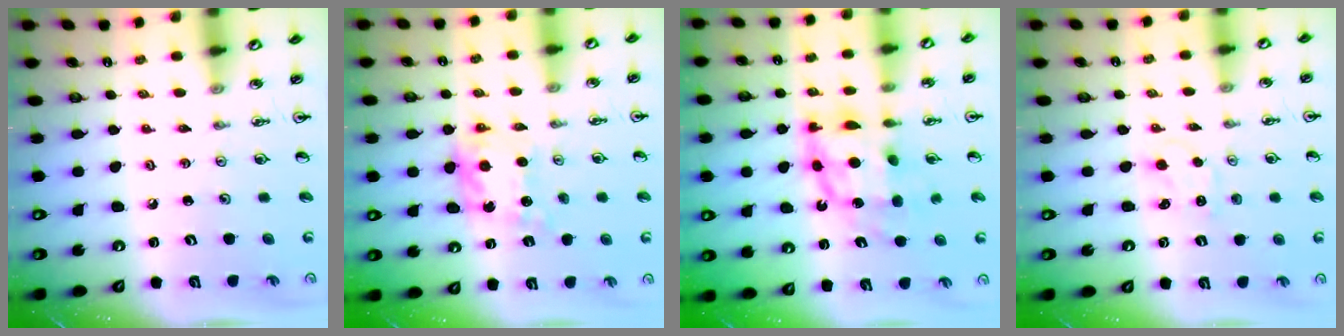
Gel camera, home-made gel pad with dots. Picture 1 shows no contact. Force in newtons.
{"total": 8.7, "press": 8.7, "slide": 0.4}
{"total": 11.9, "press": 11.8, "slide": 1.4}
{"total": 1.5, "press": 1.5, "slide": 0.2}